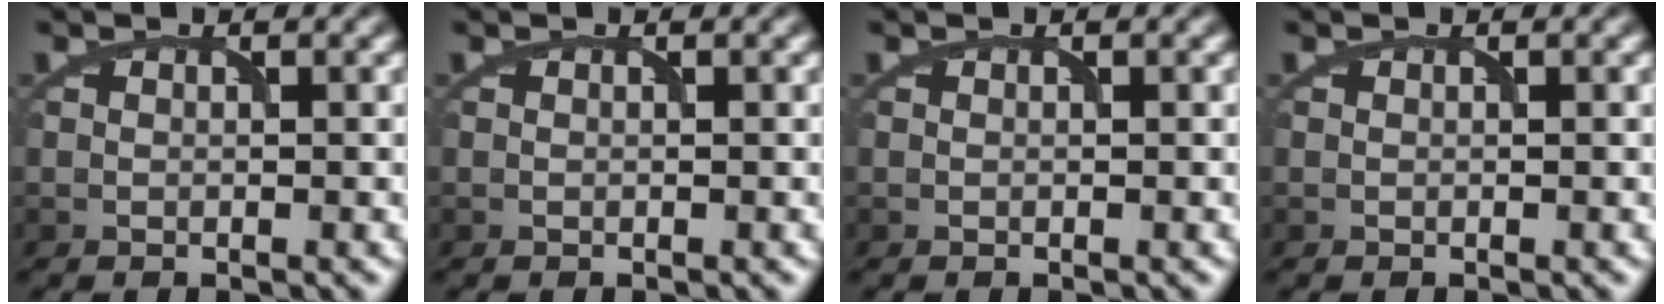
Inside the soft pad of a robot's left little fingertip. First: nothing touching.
{"total": 0.0}
{"total": 0.0}
{"total": 0.0}